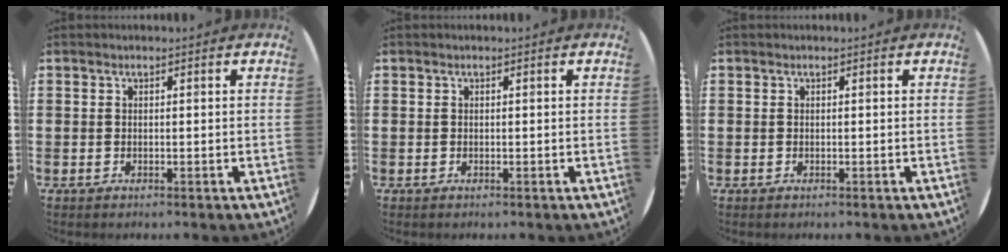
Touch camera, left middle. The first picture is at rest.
{"total": 0.0}
{"total": 0.0}